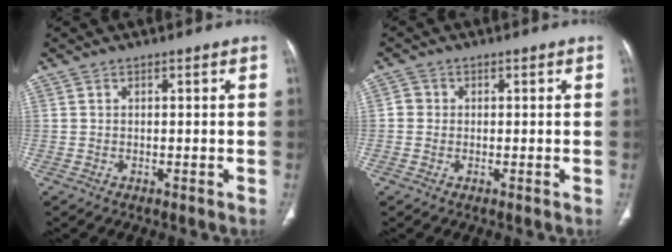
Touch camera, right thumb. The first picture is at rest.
{"total": 1.8, "force": [-0.1, 1.8, 0.5], "torque": [0.002, 0.006, -0.005]}